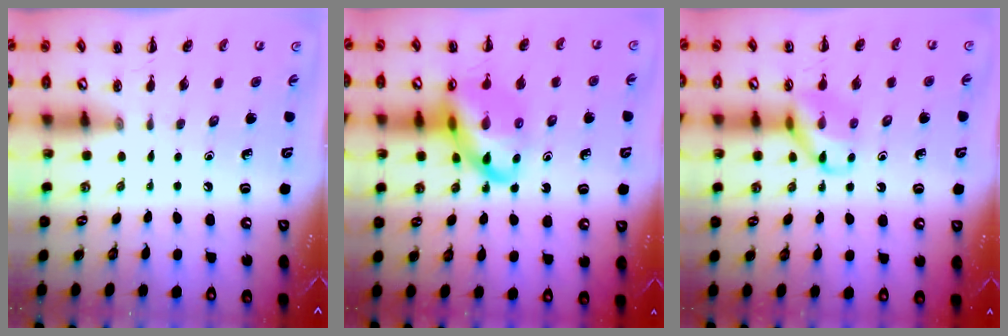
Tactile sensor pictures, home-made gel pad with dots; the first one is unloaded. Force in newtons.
{"total": 17.2, "press": 17.1, "slide": 2.5}
{"total": 11.0, "press": 11.0, "slide": 1.4}